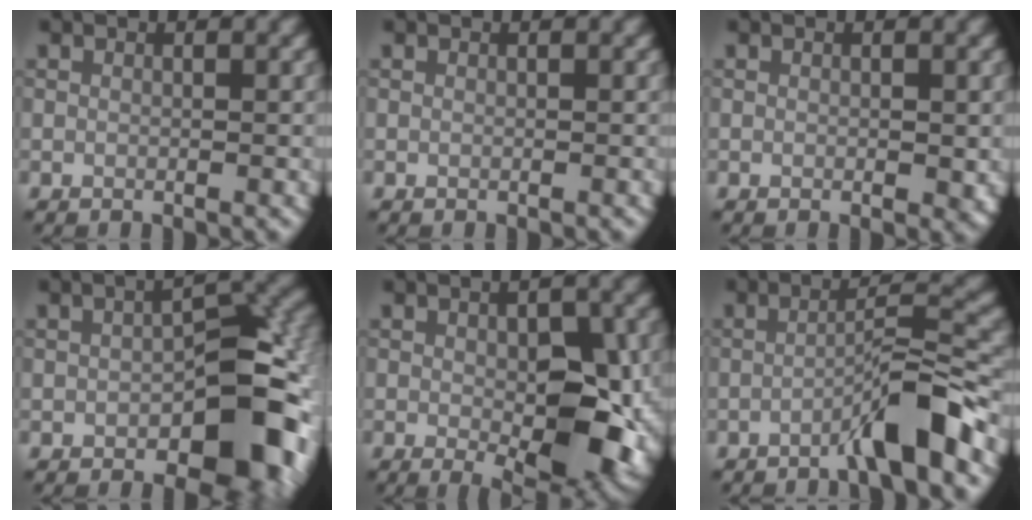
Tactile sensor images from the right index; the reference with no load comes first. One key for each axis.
{"total": 0.0}
{"total": 1.2, "fx": -0.2, "fy": 0.4, "fz": 1.1, "tx": -0.015, "ty": 0.000, "tz": 0.000}
{"total": 9.9, "fx": -2.8, "fy": 5.1, "fz": 8.0, "tx": -0.092, "ty": 0.010, "tz": -0.041}
{"total": 9.7, "fx": -1.1, "fy": 4.1, "fz": 8.7, "tx": -0.126, "ty": -0.018, "tz": -0.004}
{"total": 5.5, "fx": -3.2, "fy": 0.4, "fz": 4.5, "tx": -0.069, "ty": 0.021, "tz": -0.064}